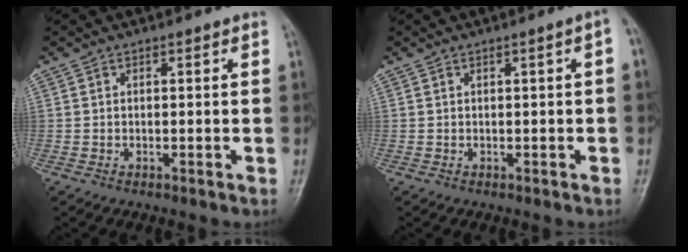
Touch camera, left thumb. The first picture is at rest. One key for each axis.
{"total": 1.6, "fx": -0.1, "fy": 0.2, "fz": 1.6, "tx": -0.013, "ty": 0.009, "tz": -0.002}